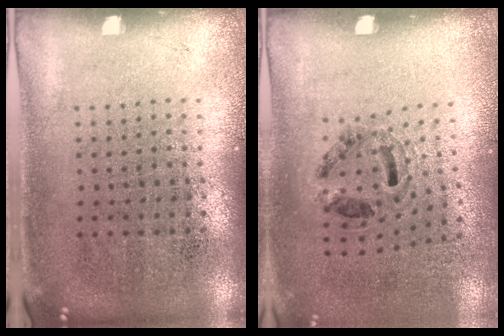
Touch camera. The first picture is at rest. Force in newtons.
{"total": 1.2, "press": 0.8, "slide": 0.8}